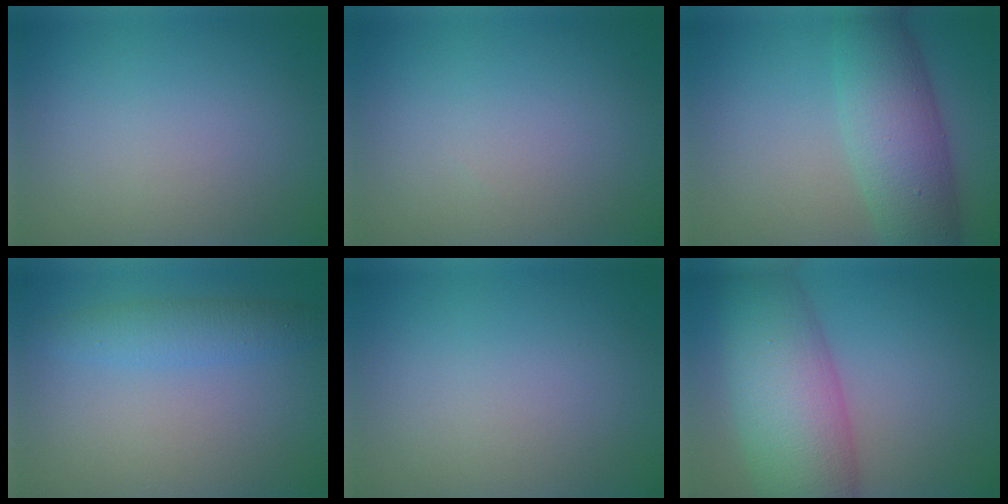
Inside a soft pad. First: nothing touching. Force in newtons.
{"total": 0.0}
{"total": 7.3, "press": 7.3, "slide": 0.3}
{"total": 2.8, "press": 2.8, "slide": 0.0}
{"total": 0.0}
{"total": 11.0, "press": 11.0, "slide": 0.3}